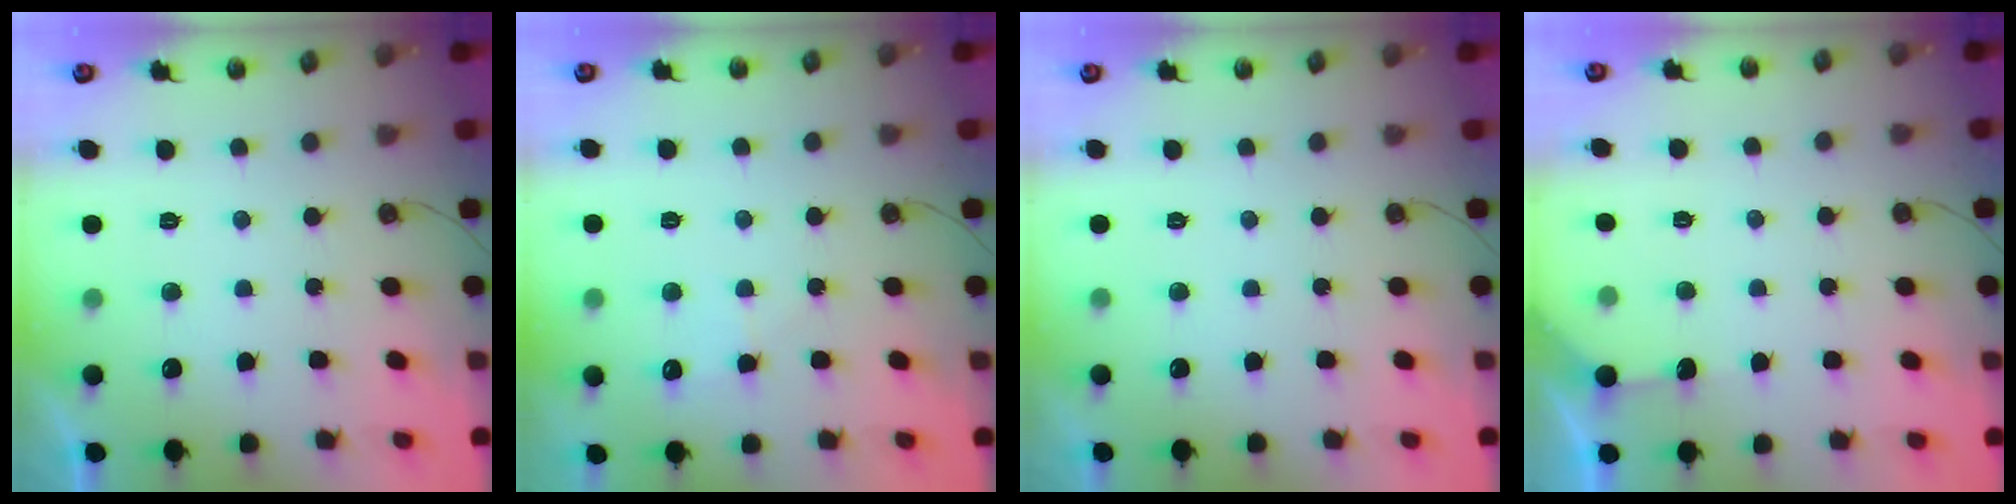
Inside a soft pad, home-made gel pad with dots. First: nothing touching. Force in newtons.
{"total": 4.9, "press": 4.8, "slide": 0.6}
{"total": 0.0}
{"total": 2.9, "press": 2.9, "slide": 0.4}